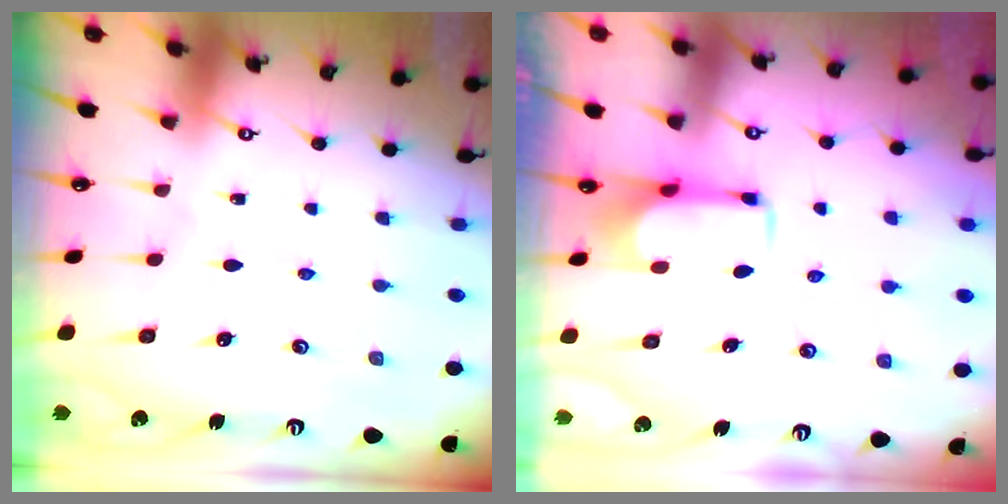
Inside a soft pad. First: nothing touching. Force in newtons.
{"total": 2.0, "press": 2.0, "slide": 0.2}